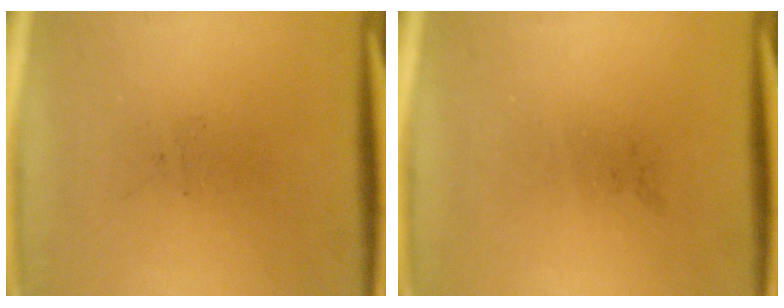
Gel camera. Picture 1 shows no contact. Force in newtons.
{"total": 0.0}